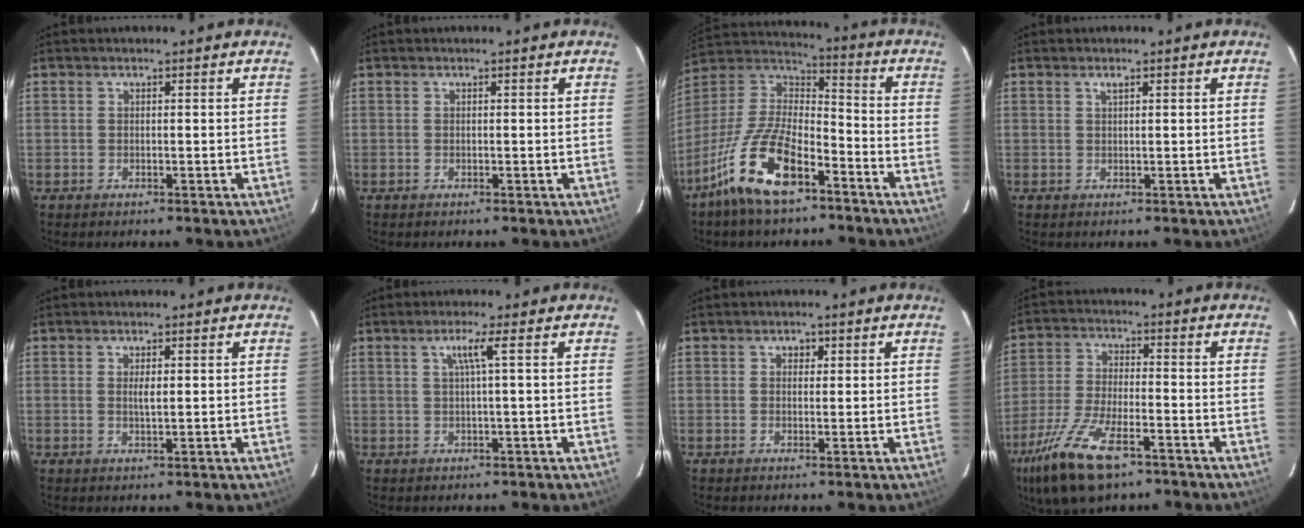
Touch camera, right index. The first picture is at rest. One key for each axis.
{"total": 0.0}
{"total": 16.6, "fx": -10.2, "fy": 6.2, "fz": 11.5, "tx": -0.241, "ty": -0.011, "tz": -0.194}
{"total": 0.7, "fx": 0.5, "fy": 0.1, "fz": 0.5, "tx": -0.010, "ty": 0.002, "tz": 0.009}
{"total": 1.6, "fx": 0.3, "fy": 0.4, "fz": 1.5, "tx": -0.027, "ty": 0.000, "tz": 0.006}
{"total": 2.7, "fx": 0.7, "fy": -0.9, "fz": 2.5, "tx": -0.045, "ty": -0.002, "tz": 0.015}
{"total": 1.4, "fx": 0.5, "fy": 1.2, "fz": 0.4, "tx": -0.003, "ty": 0.006, "tz": 0.007}
{"total": 14.8, "fx": -9.3, "fy": 5.5, "fz": 10.2, "tx": -0.224, "ty": -0.033, "tz": -0.176}